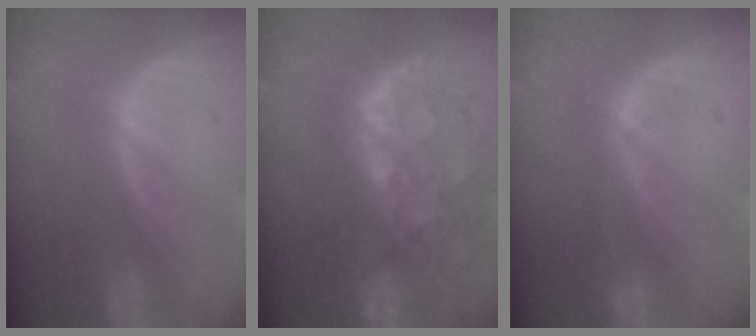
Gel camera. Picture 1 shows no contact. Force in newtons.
{"total": 12.0, "press": 10.0, "slide": 6.7}
{"total": 1.4, "press": 1.3, "slide": 0.3}